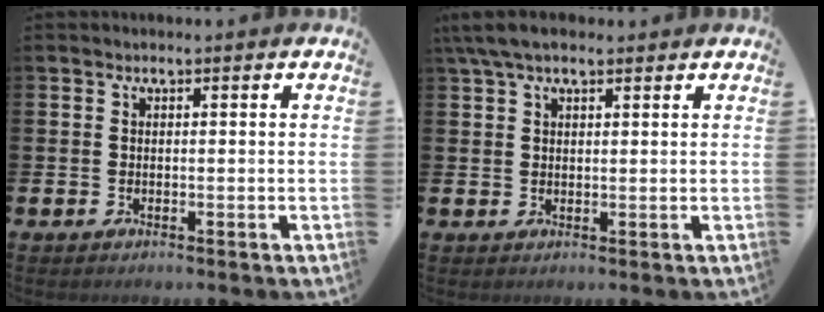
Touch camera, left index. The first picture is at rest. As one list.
[{"total": 4.3, "force": [3.2, 1.5, 2.4], "torque": [-0.047, 0.000, 0.057]}]